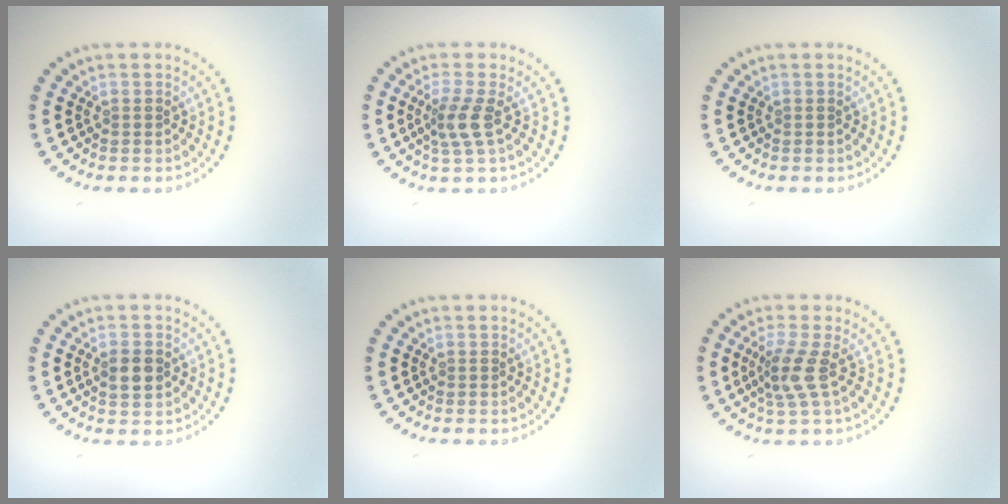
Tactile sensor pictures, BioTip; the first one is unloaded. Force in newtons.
{"total": 2.5, "press": 1.9, "slide": 1.7}
{"total": 0.0}
{"total": 2.2, "press": 2.2, "slide": 0.1}
{"total": 0.0}
{"total": 2.8, "press": 2.1, "slide": 1.9}